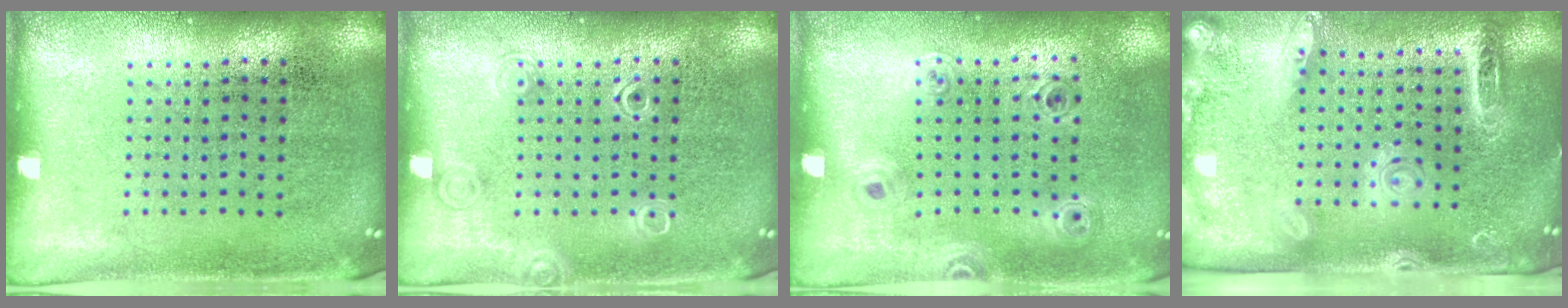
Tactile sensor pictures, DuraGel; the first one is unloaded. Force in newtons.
{"total": 1.2, "press": 1.2, "slide": 0.2}
{"total": 0.9, "press": 0.9, "slide": 0.0}
{"total": 2.6, "press": 2.0, "slide": 1.7}